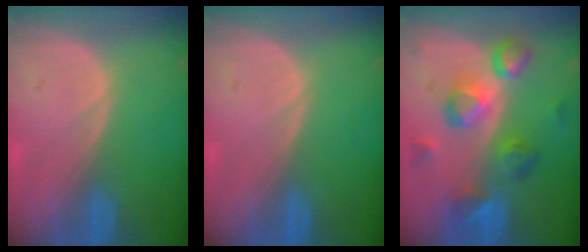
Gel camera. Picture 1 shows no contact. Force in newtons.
{"total": 0.0}
{"total": 8.5, "press": 8.2, "slide": 2.0}